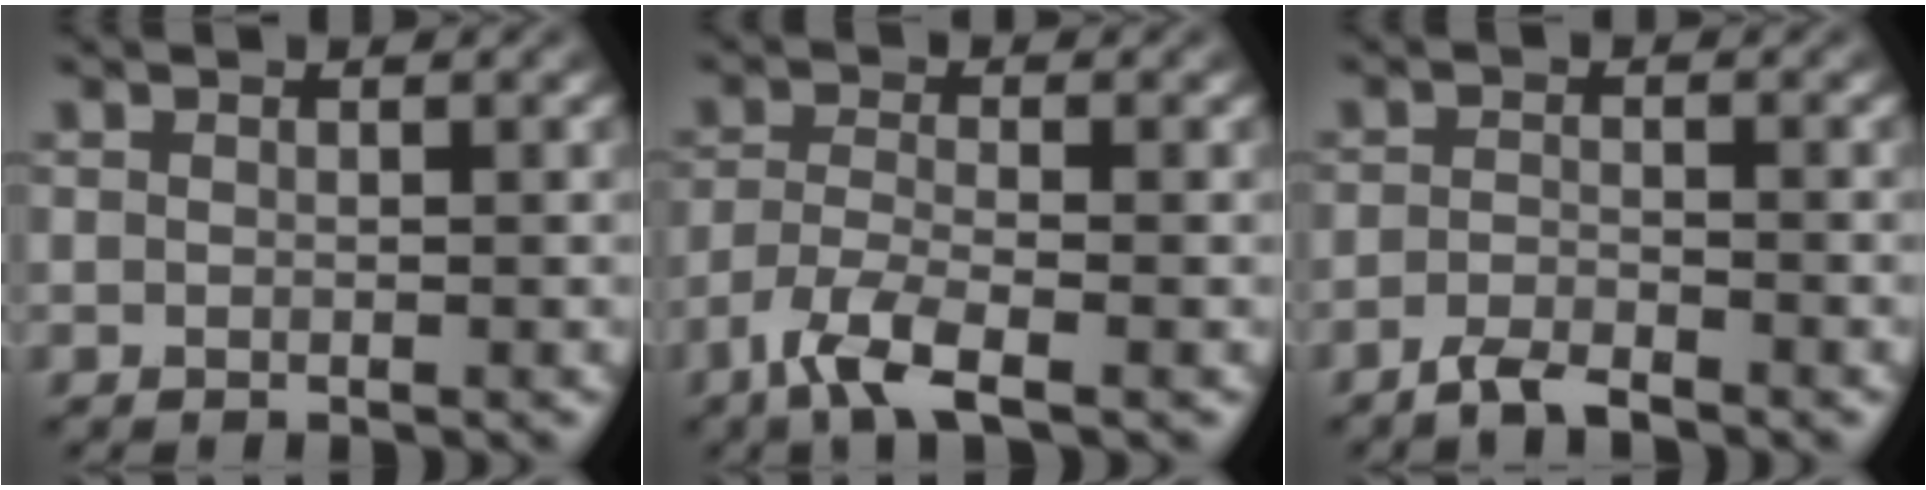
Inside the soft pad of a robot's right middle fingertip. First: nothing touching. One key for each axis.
{"total": 4.1, "fx": -2.7, "fy": 1.0, "fz": 3.0, "tx": -0.064, "ty": -0.006, "tz": -0.061}
{"total": 2.3, "fx": -1.9, "fy": 0.4, "fz": 1.2, "tx": -0.024, "ty": 0.000, "tz": -0.043}